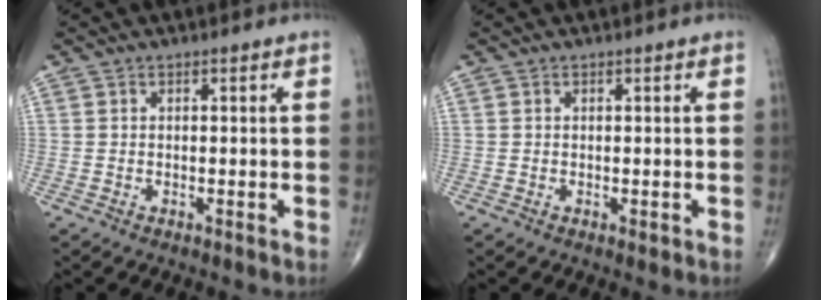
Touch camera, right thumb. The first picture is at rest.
{"total": 0.6, "force": [-0.1, 0.3, 0.4], "torque": [-0.001, -0.001, -0.001]}